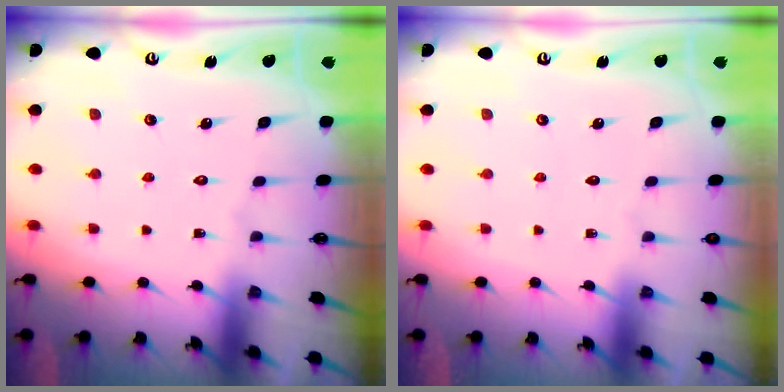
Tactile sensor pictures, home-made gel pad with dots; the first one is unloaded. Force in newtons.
{"total": 0.0}